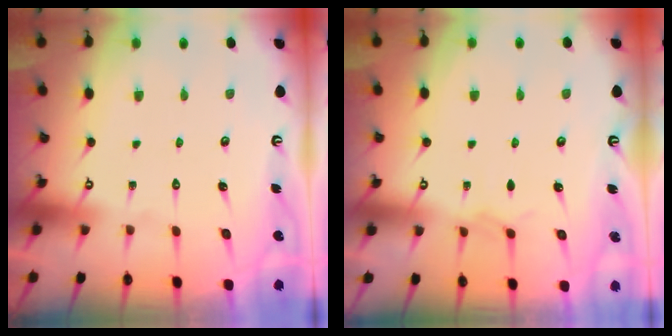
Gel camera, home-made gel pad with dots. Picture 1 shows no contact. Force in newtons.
{"total": 3.6, "press": 3.5, "slide": 0.5}